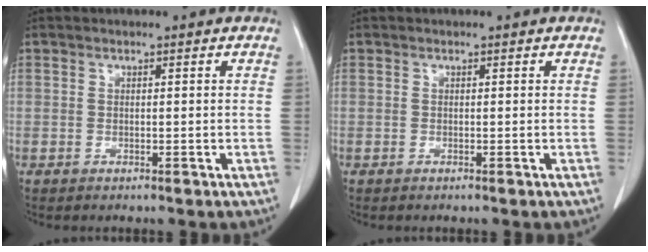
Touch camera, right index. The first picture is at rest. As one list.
[{"total": 0.0}]